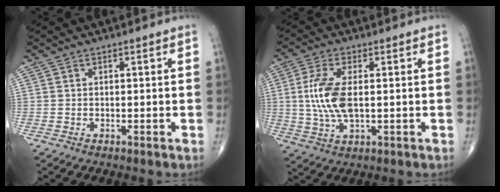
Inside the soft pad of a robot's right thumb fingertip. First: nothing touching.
{"total": 9.4, "force": [0.6, 4.2, 8.4], "torque": [-0.186, -0.004, 0.014]}